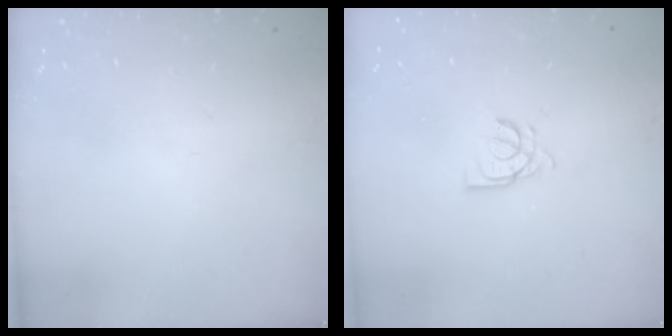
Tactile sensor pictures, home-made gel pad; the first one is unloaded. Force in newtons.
{"total": 6.7, "press": 6.7, "slide": 0.5}